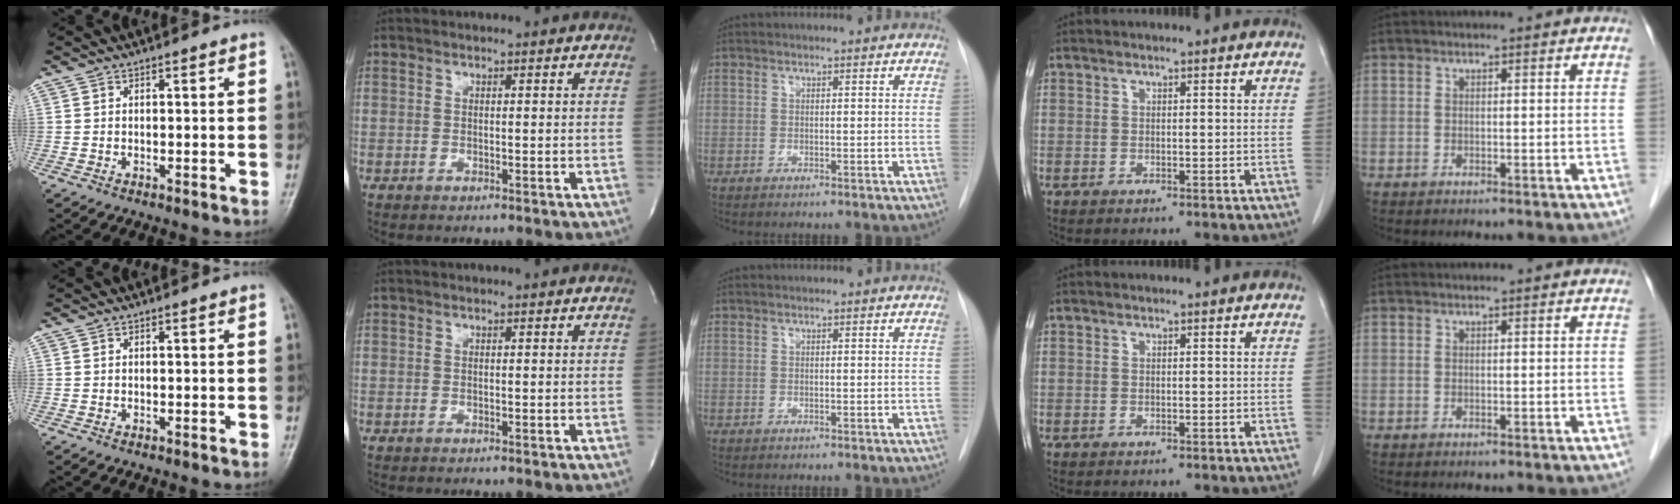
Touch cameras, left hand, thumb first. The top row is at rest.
{}